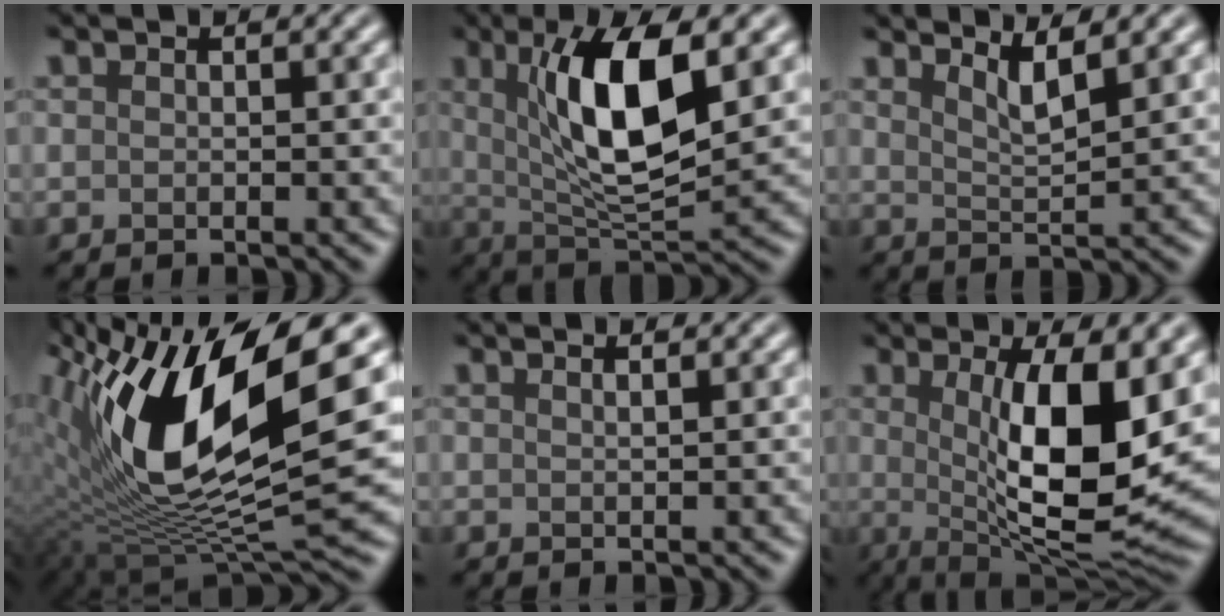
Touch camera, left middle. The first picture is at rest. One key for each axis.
{"total": 9.2, "fx": 2.4, "fy": 2.7, "fz": 8.4, "tx": -0.142, "ty": -0.008, "tz": 0.044}
{"total": 3.0, "fx": 2.1, "fy": 0.5, "fz": 2.0, "tx": -0.027, "ty": -0.002, "tz": 0.037}
{"total": 15.4, "fx": 4.5, "fy": 5.4, "fz": 13.6, "tx": -0.260, "ty": -0.006, "tz": 0.074}
{"total": 1.1, "fx": 0.6, "fy": 0.4, "fz": 0.8, "tx": -0.005, "ty": 0.001, "tz": 0.003}
{"total": 11.6, "fx": 1.1, "fy": 3.5, "fz": 11.0, "tx": -0.161, "ty": -0.012, "tz": 0.023}